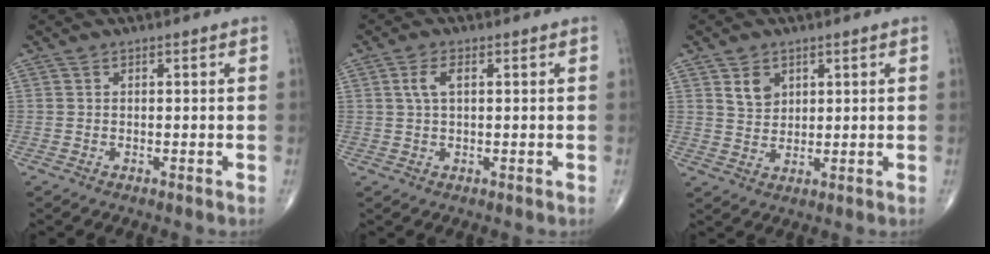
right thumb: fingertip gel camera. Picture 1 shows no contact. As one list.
[{"total": 3.2, "force": [0.8, 1.4, 2.7], "torque": [-0.064, 0.009, 0.017]}, {"total": 4.2, "force": [2.0, 3.1, 2.1], "torque": [-0.020, -0.017, 0.041]}]